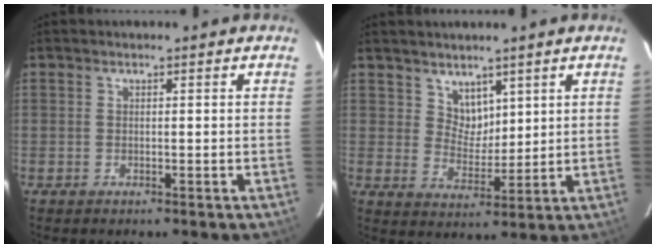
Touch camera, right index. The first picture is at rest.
{"total": 4.9, "force": [3.4, 3.3, 1.1], "torque": [-0.008, 0.004, 0.068]}